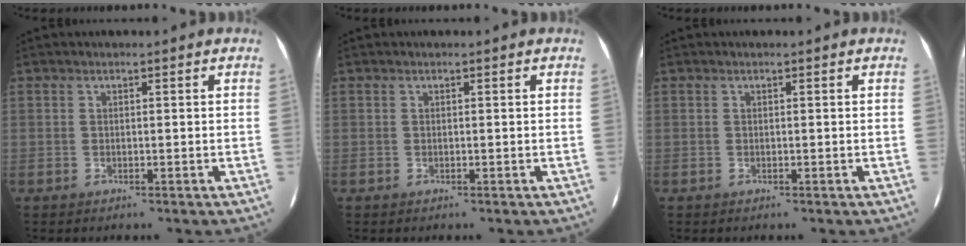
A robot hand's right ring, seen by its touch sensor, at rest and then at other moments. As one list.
[{"total": 0.0}, {"total": 0.0}]